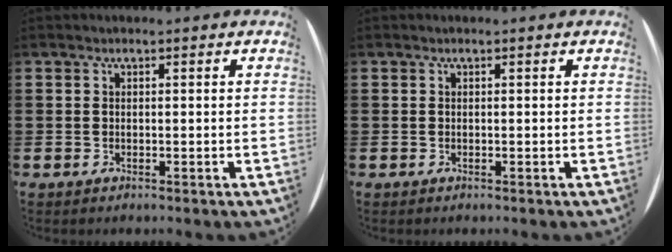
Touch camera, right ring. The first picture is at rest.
{"total": 0.0}